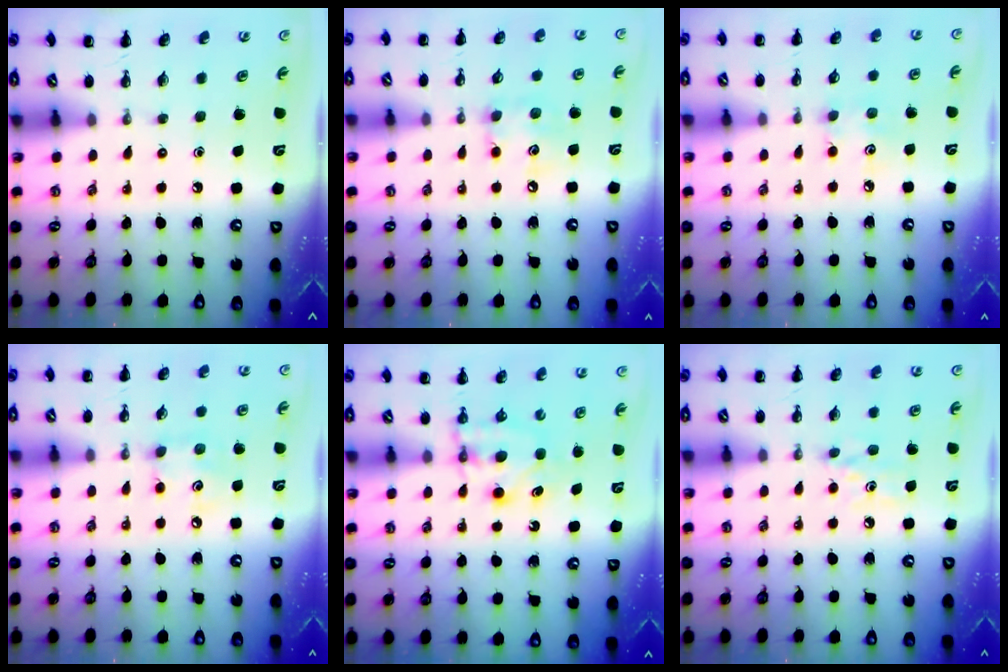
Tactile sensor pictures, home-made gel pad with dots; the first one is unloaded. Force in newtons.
{"total": 7.0, "press": 6.9, "slide": 0.6}
{"total": 4.6, "press": 4.5, "slide": 1.1}
{"total": 5.2, "press": 5.2, "slide": 0.8}
{"total": 6.3, "press": 6.1, "slide": 1.3}
{"total": 5.8, "press": 5.6, "slide": 1.7}